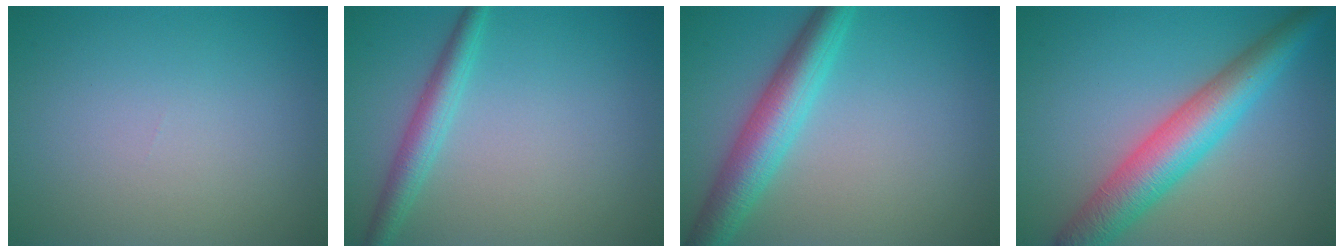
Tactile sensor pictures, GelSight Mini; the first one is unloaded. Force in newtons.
{"total": 2.8, "press": 2.8, "slide": 0.1}
{"total": 5.4, "press": 5.4, "slide": 0.1}
{"total": 6.9, "press": 6.9, "slide": 0.2}